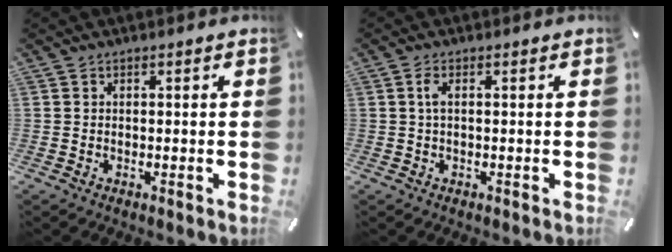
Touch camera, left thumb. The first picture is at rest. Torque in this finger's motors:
{"motor_torque": [0.28, 0.71, 0.19, -0.26, 0.00]}